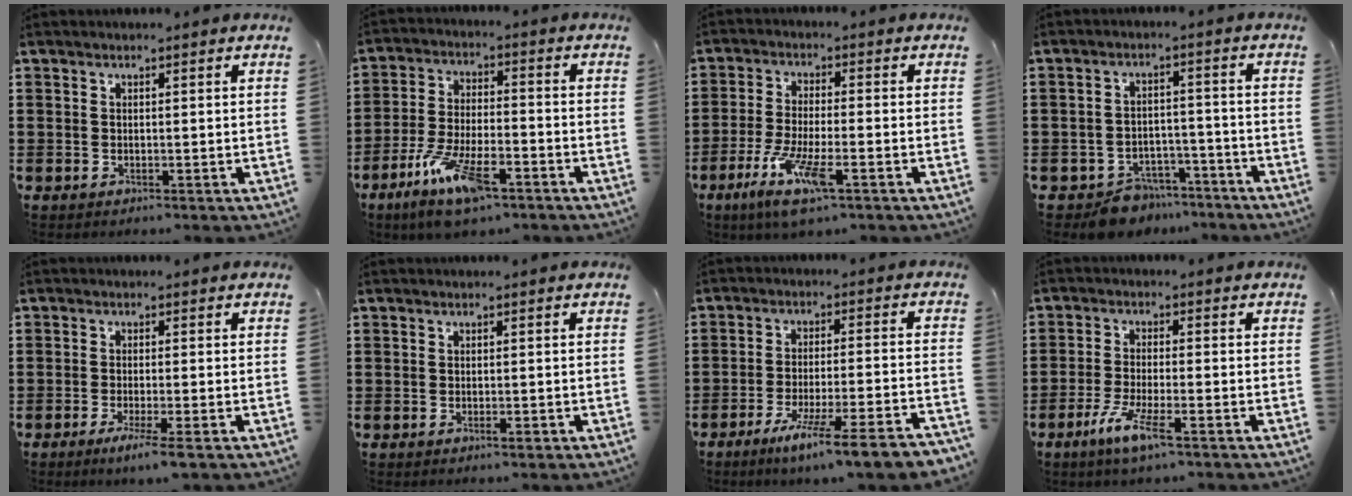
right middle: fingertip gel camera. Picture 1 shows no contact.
{"total": 10.8, "force": [-6.6, 3.5, 7.8], "torque": [-0.163, 0.003, -0.123]}
{"total": 7.9, "force": [-4.2, 1.6, 6.4], "torque": [-0.140, -0.015, -0.079]}
{"total": 5.2, "force": [-5.0, 1.4, 0.1], "torque": [-0.005, 0.014, -0.100]}
{"total": 3.3, "force": [-2.0, -0.3, 2.6], "torque": [-0.040, -0.011, -0.032]}
{"total": 0.8, "force": [-0.4, 0.2, 0.6], "torque": [-0.014, -0.006, -0.005]}
{"total": 8.2, "force": [-6.5, -0.8, 5.0], "torque": [-0.082, -0.011, -0.120]}
{"total": 5.4, "force": [-3.2, 0.5, 4.4], "torque": [-0.096, -0.012, -0.060]}